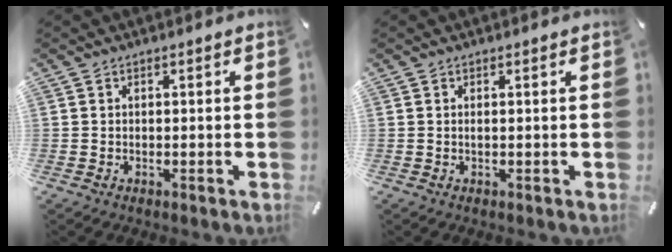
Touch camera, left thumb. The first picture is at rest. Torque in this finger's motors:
{"motor_torque": [0.00, 0.14, 0.16, 0.11, 0.00]}